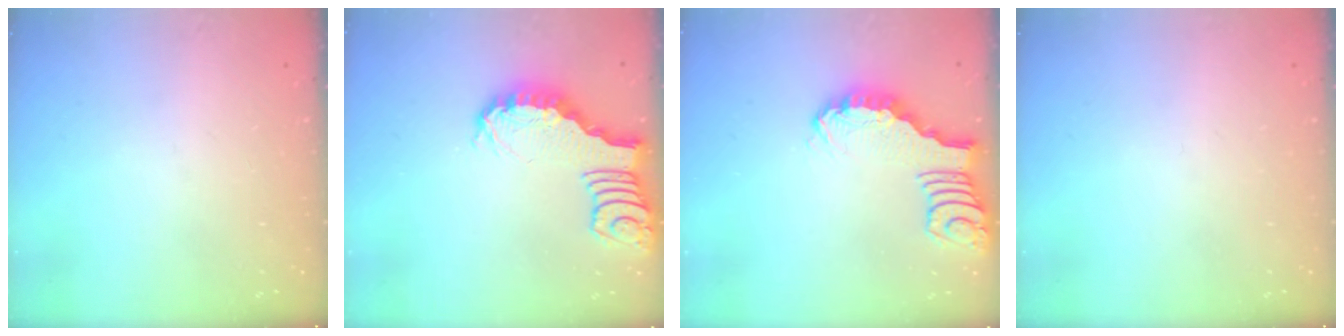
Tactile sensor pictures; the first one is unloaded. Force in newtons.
{"total": 2.7, "press": 2.6, "slide": 0.4}
{"total": 2.8, "press": 2.7, "slide": 0.4}
{"total": 0.0}